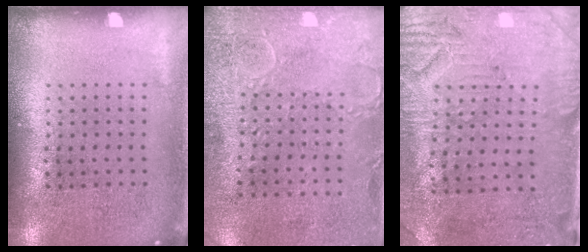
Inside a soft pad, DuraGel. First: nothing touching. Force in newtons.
{"total": 2.9, "press": 2.3, "slide": 1.8}
{"total": 3.1, "press": 2.7, "slide": 1.6}